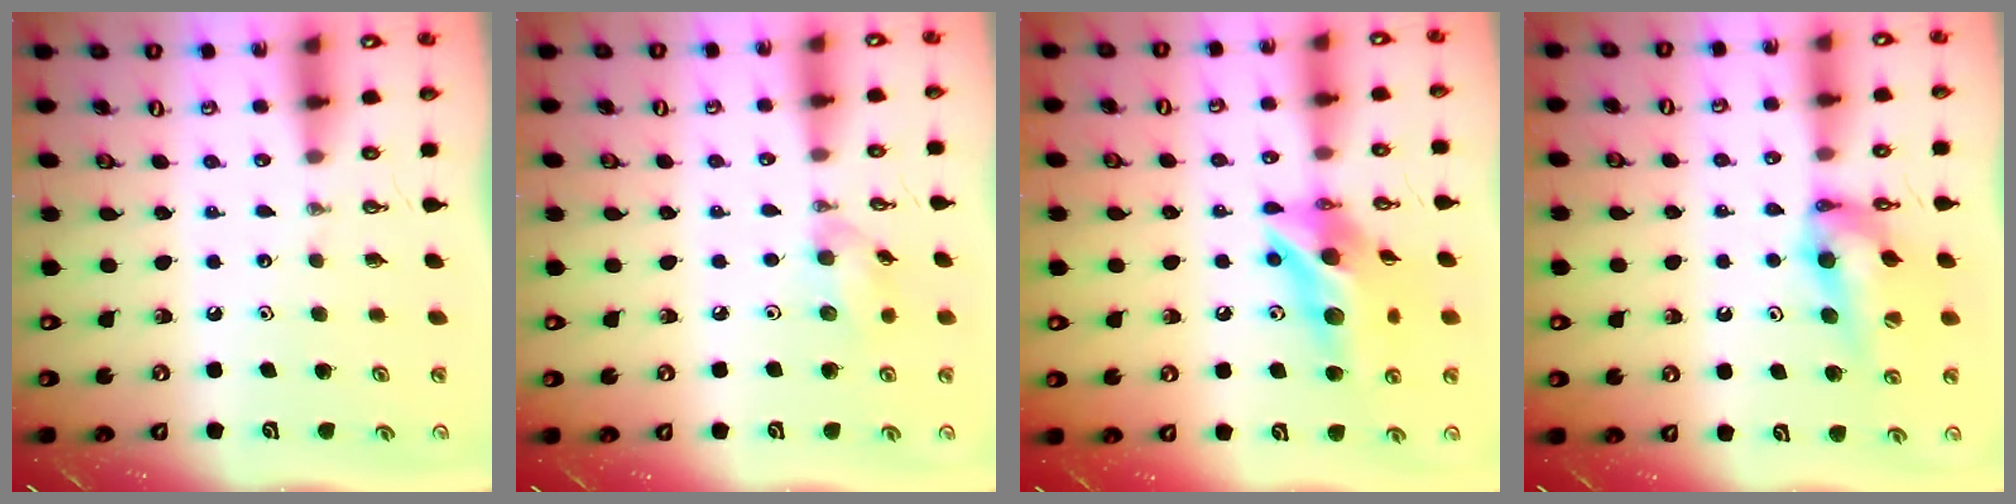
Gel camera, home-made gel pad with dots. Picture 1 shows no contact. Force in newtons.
{"total": 7.7, "press": 7.6, "slide": 0.5}
{"total": 14.5, "press": 14.5, "slide": 1.3}
{"total": 12.3, "press": 11.7, "slide": 3.7}